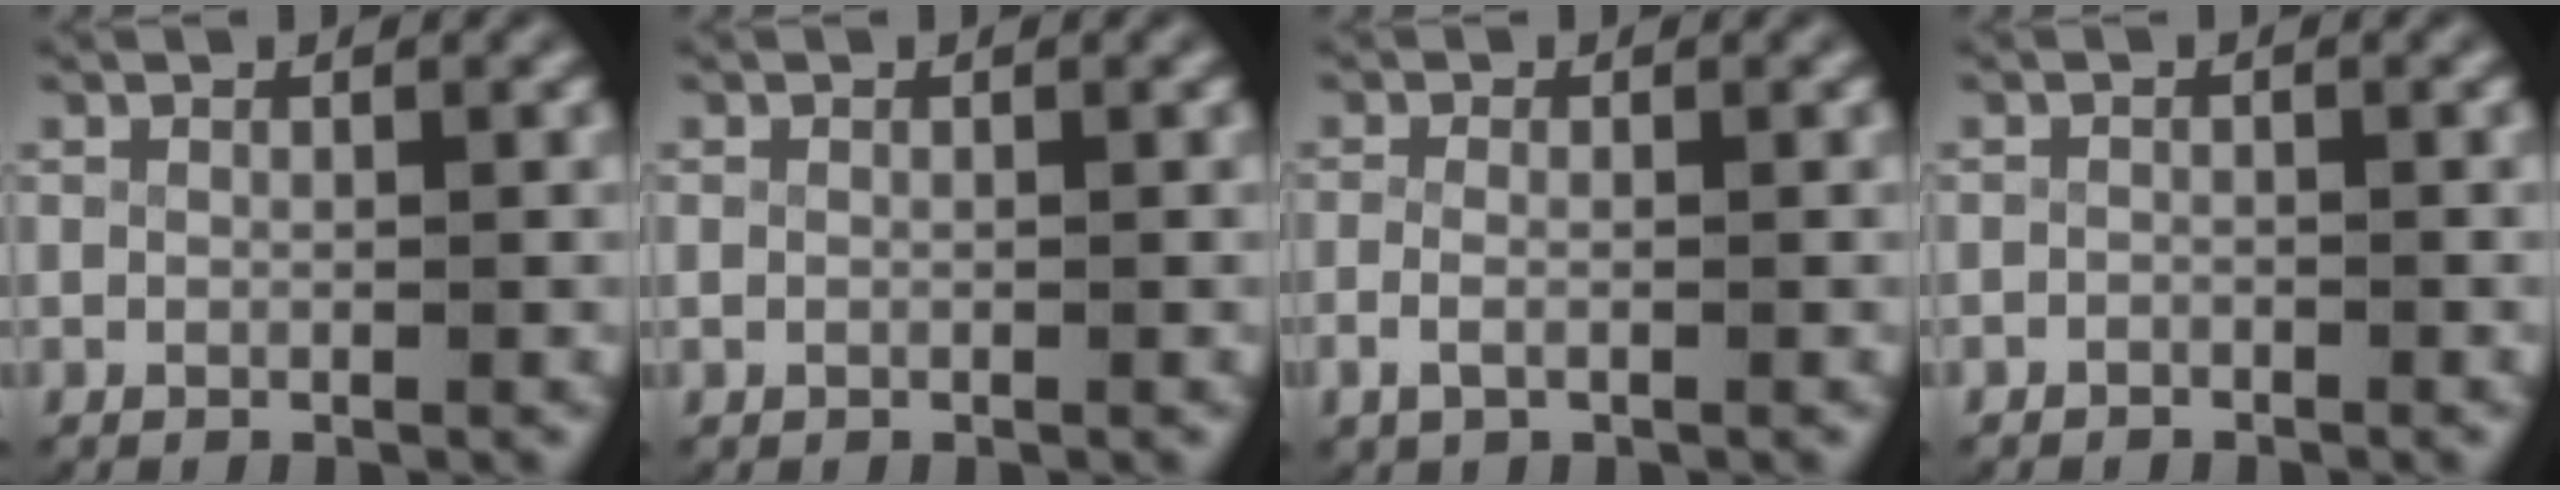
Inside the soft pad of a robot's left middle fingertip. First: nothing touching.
{"total": 0.7, "force": [-0.1, 0.6, 0.3], "torque": [-0.013, -0.006, 0.003]}
{"total": 1.9, "force": [-1.1, 0.8, 1.3], "torque": [-0.048, -0.017, -0.012]}
{"total": 0.9, "force": [-0.9, 0.2, -0.1], "torque": [-0.007, -0.014, -0.009]}